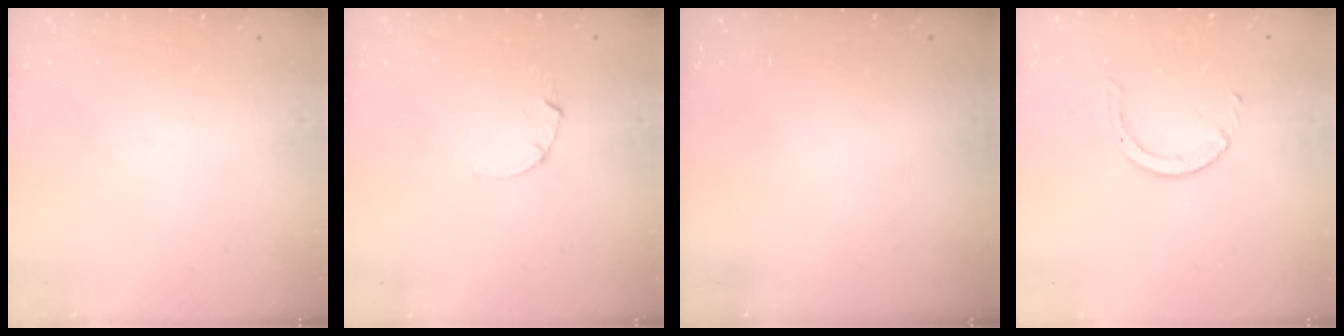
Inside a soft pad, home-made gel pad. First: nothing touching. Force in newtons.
{"total": 2.5, "press": 2.5, "slide": 0.3}
{"total": 0.0}
{"total": 2.5, "press": 2.5, "slide": 0.2}